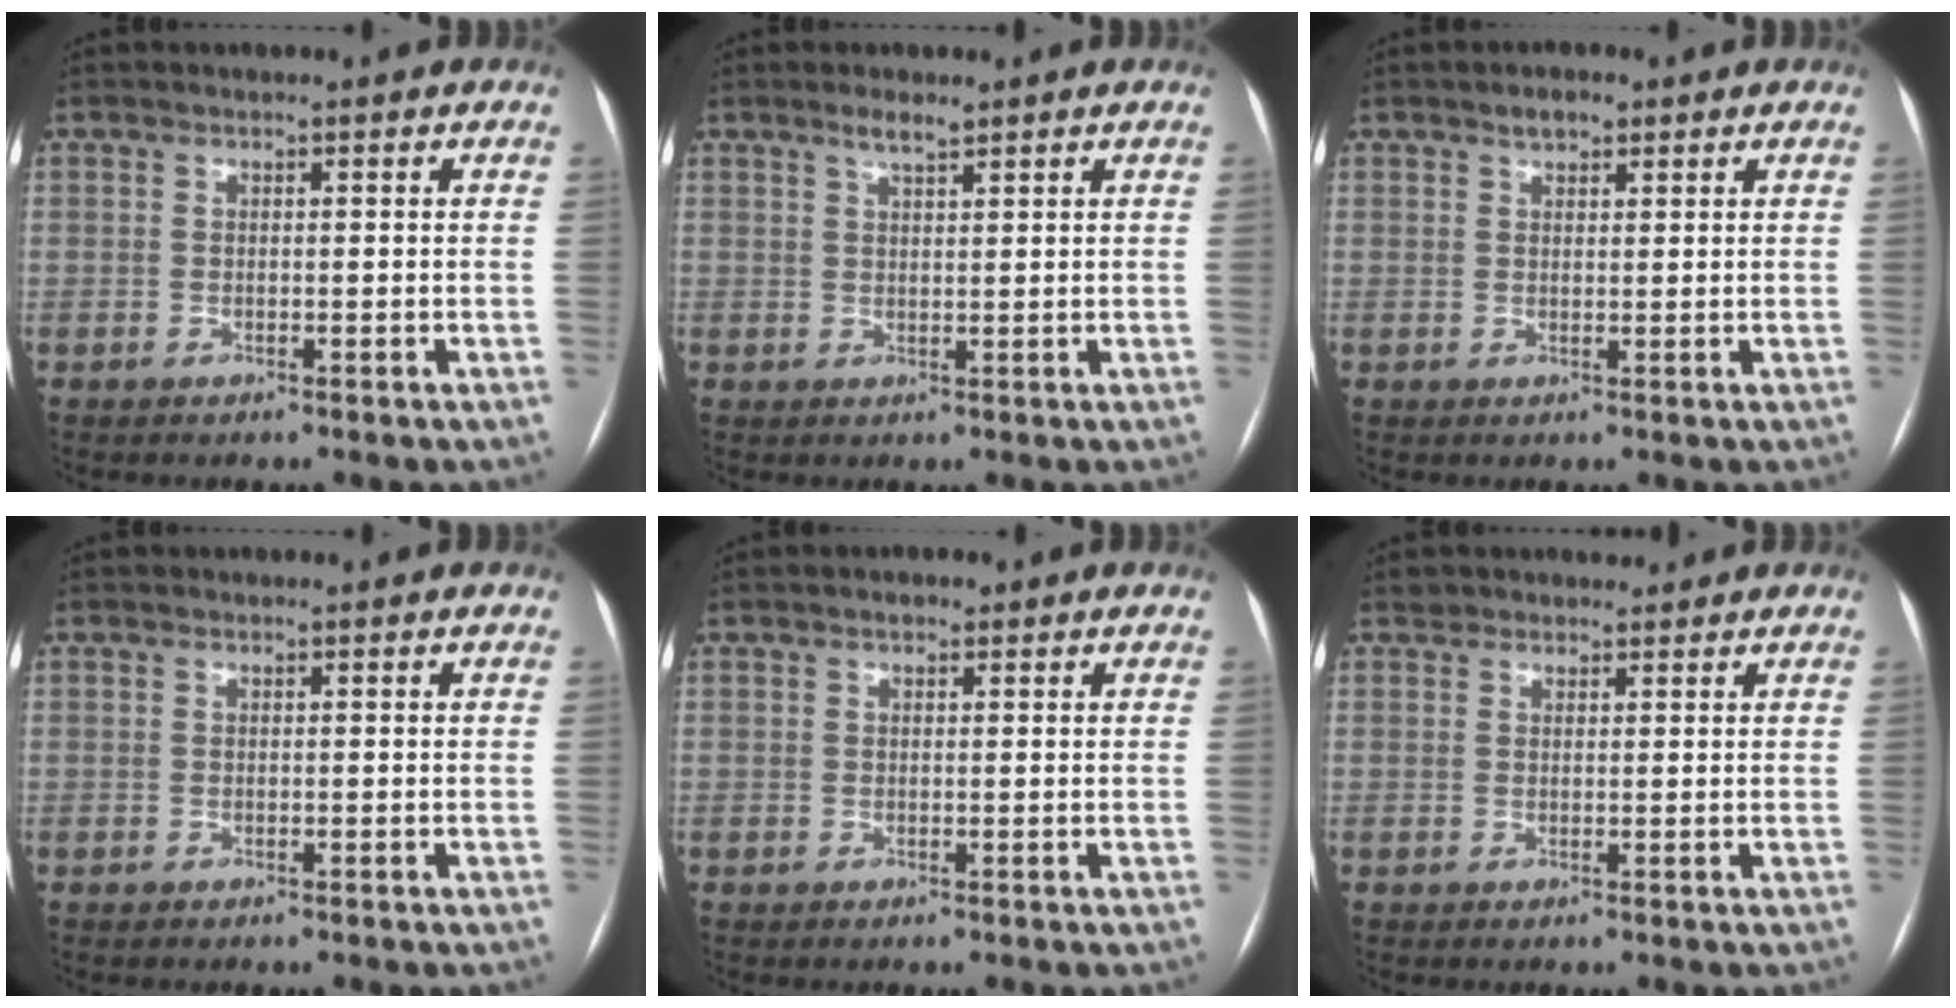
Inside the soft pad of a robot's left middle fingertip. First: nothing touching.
{"total": 2.2, "force": [1.8, 0.3, 1.3], "torque": [-0.030, 0.003, 0.033]}
{"total": 2.3, "force": [1.6, 1.0, 1.3], "torque": [-0.023, 0.006, 0.026]}
{"total": 0.0}
{"total": 1.2, "force": [0.8, 0.5, 0.7], "torque": [-0.016, 0.006, 0.012]}
{"total": 2.1, "force": [1.8, 1.0, -0.1], "torque": [0.004, 0.015, 0.027]}